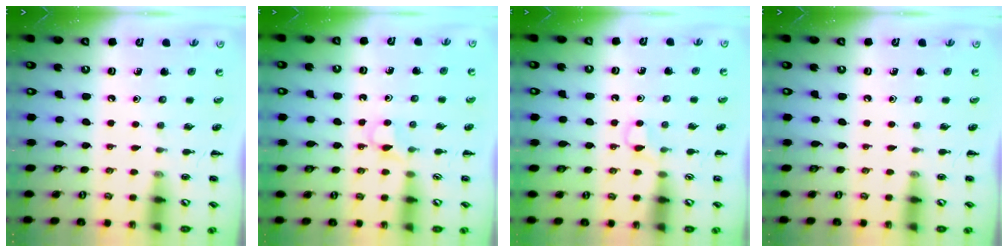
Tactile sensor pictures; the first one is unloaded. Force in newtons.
{"total": 3.7, "press": 3.5, "slide": 1.3}
{"total": 2.6, "press": 2.5, "slide": 0.9}
{"total": 0.0}